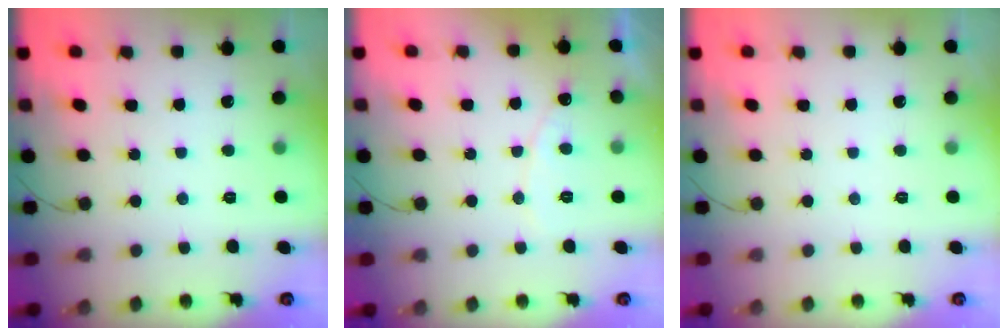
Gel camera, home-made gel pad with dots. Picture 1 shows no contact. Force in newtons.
{"total": 5.9, "press": 5.9, "slide": 0.5}
{"total": 0.0}